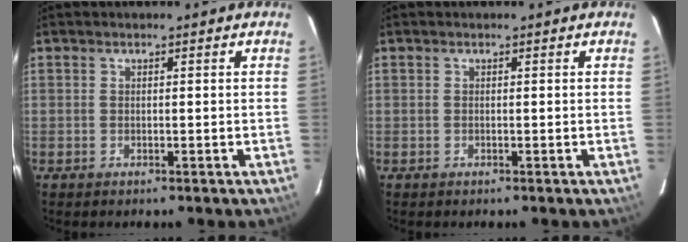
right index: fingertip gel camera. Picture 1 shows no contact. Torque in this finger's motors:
{"motor_torque": [0.06, 0.04, -0.01, 0.00]}